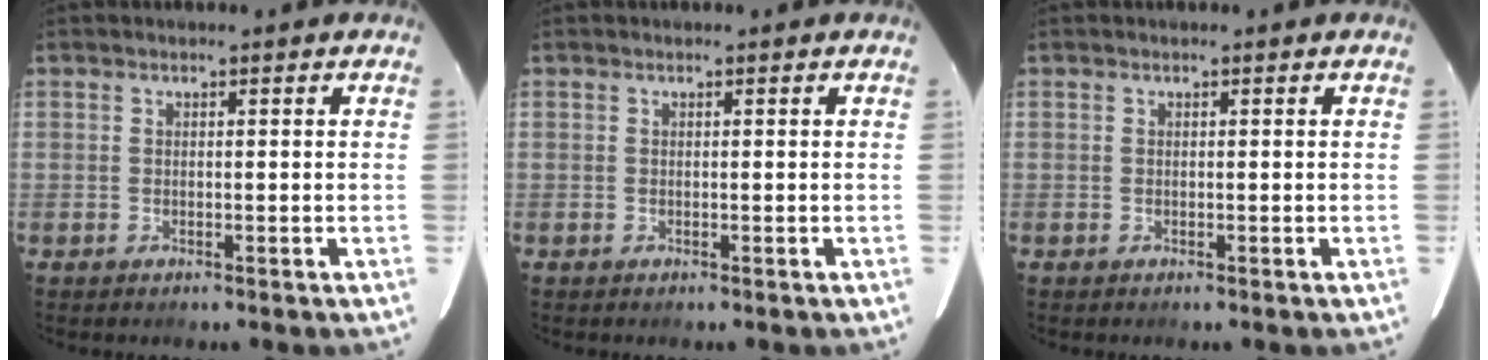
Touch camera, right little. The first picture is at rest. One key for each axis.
{"total": 0.0}
{"total": 0.0}